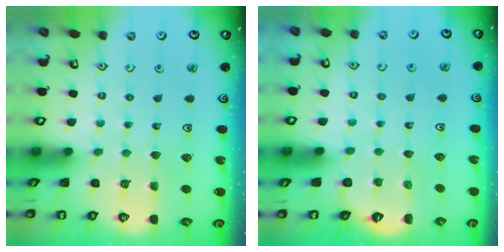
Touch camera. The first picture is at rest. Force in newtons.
{"total": 1.9, "press": 0.5, "slide": 1.9}